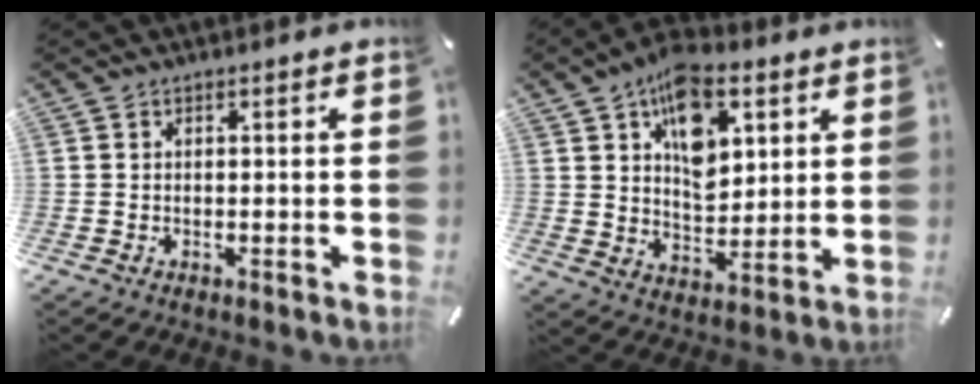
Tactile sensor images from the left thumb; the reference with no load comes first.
{"total": 13.7, "force": [6.8, 8.5, 8.4], "torque": [-0.126, -0.026, 0.121]}